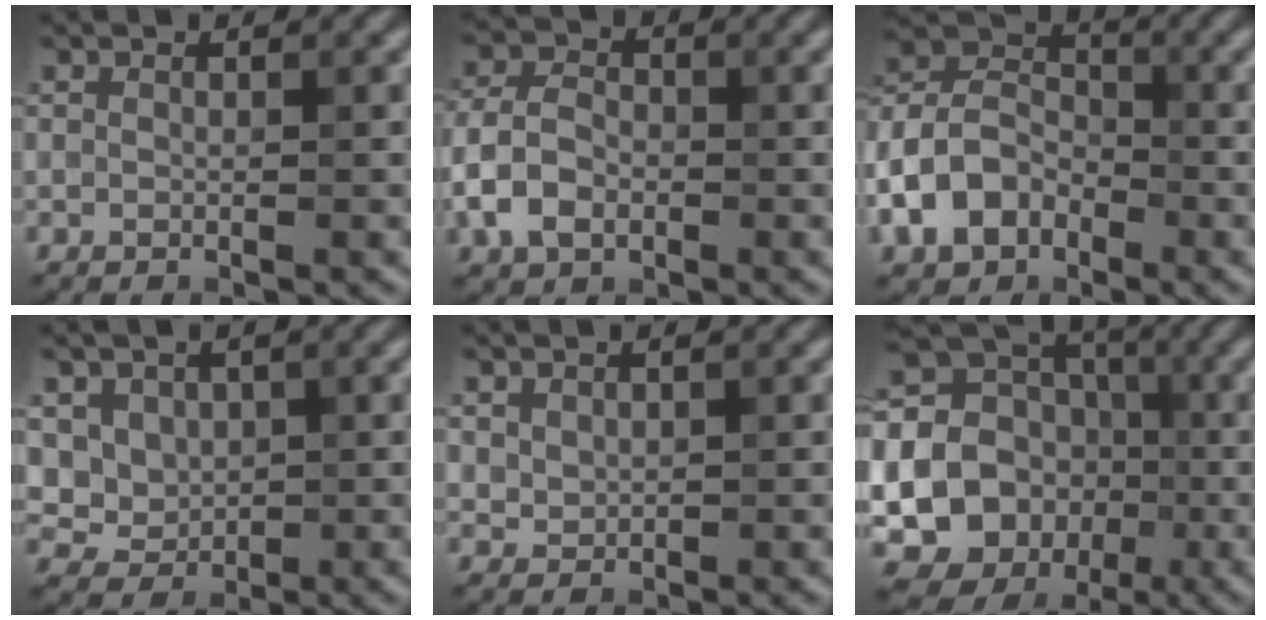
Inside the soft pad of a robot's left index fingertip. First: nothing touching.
{"total": 4.3, "force": [-1.4, 2.9, 2.8], "torque": [-0.063, 0.007, -0.033]}
{"total": 6.1, "force": [-2.8, 4.3, 3.3], "torque": [-0.069, 0.012, -0.072]}
{"total": 4.2, "force": [1.2, 3.5, 2.0], "torque": [-0.039, 0.008, 0.020]}
{"total": 1.2, "force": [0.8, 0.8, 0.5], "torque": [-0.016, -0.007, 0.028]}
{"total": 20.4, "force": [-2.4, 18.7, 7.6], "torque": [-0.182, 0.005, -0.071]}